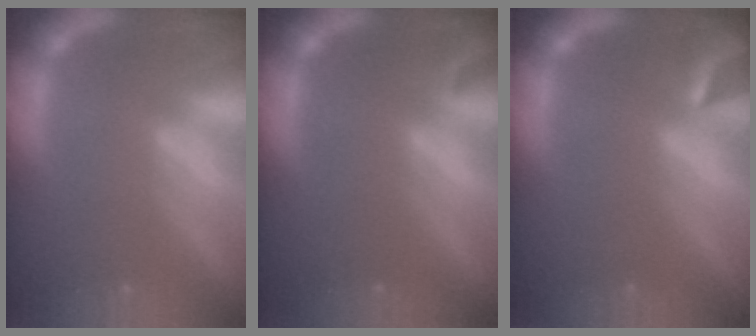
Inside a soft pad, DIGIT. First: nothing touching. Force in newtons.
{"total": 1.4}
{"total": 2.9}